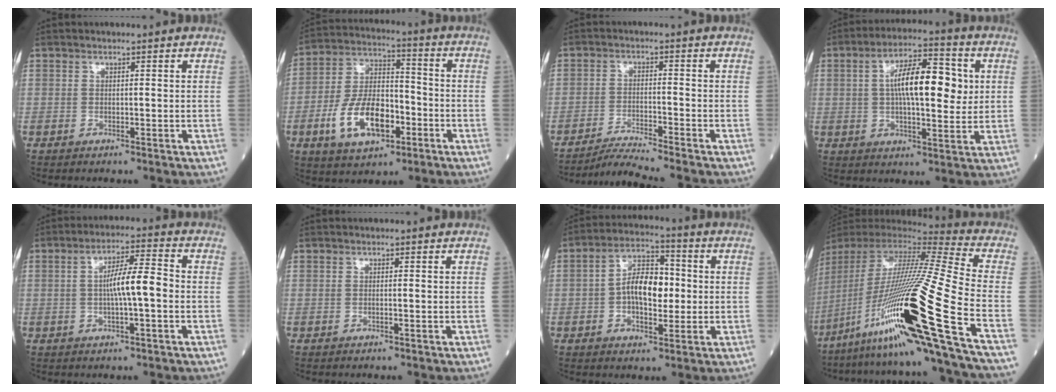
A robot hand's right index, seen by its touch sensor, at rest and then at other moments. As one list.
[{"total": 13.1, "force": [-4.9, 6.4, 10.4], "torque": [-0.207, 0.010, -0.084]}, {"total": 5.7, "force": [-5.2, -1.8, 1.6], "torque": [-0.032, -0.021, -0.091]}, {"total": 12.1, "force": [2.1, 3.6, 11.3], "torque": [-0.191, 0.023, 0.026]}, {"total": 7.0, "force": [-0.5, 0.7, 7.0], "torque": [-0.121, 0.011, -0.013]}, {"total": 0.0}, {"total": 8.9, "force": [-0.2, 4.2, 7.9], "torque": [-0.145, 0.019, -0.006]}, {"total": 31.5, "force": [-13.8, -0.4, 28.3], "torque": [-0.510, -0.052, -0.253]}]